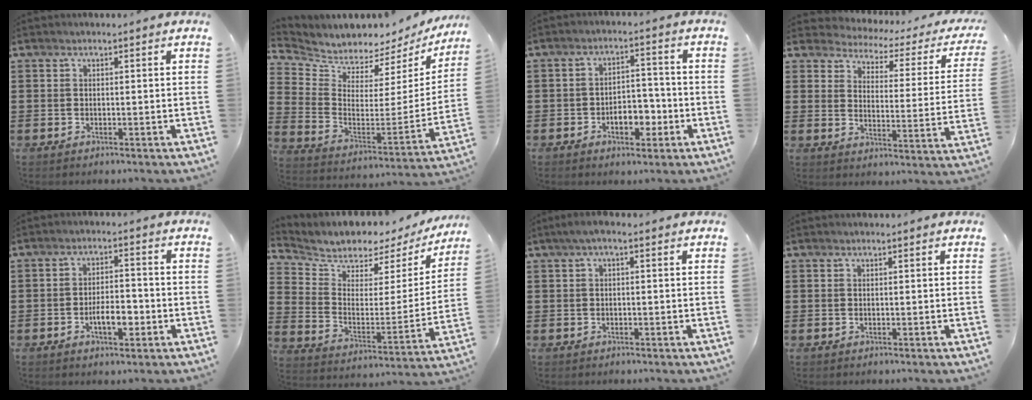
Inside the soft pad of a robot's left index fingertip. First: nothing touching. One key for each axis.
{"total": 4.3, "fx": 4.2, "fy": 0.9, "fz": -0.1, "tx": -0.030, "ty": -0.055, "tz": 0.069}
{"total": 5.5, "fx": -2.2, "fy": 3.2, "fz": 3.9, "tx": -0.059, "ty": 0.010, "tz": -0.042}
{"total": 2.2, "fx": 2.1, "fy": 0.5, "fz": 0.3, "tx": -0.028, "ty": -0.023, "tz": 0.026}
{"total": 4.9, "fx": -1.9, "fy": 2.1, "fz": 4.0, "tx": -0.061, "ty": 0.005, "tz": -0.035}
{"total": 5.1, "fx": 4.7, "fy": 1.9, "fz": 0.4, "tx": -0.044, "ty": -0.042, "tz": 0.077}
{"total": 1.5, "fx": -0.7, "fy": 0.2, "fz": 1.3, "tx": -0.028, "ty": -0.004, "tz": -0.017}
{"total": 0.0}